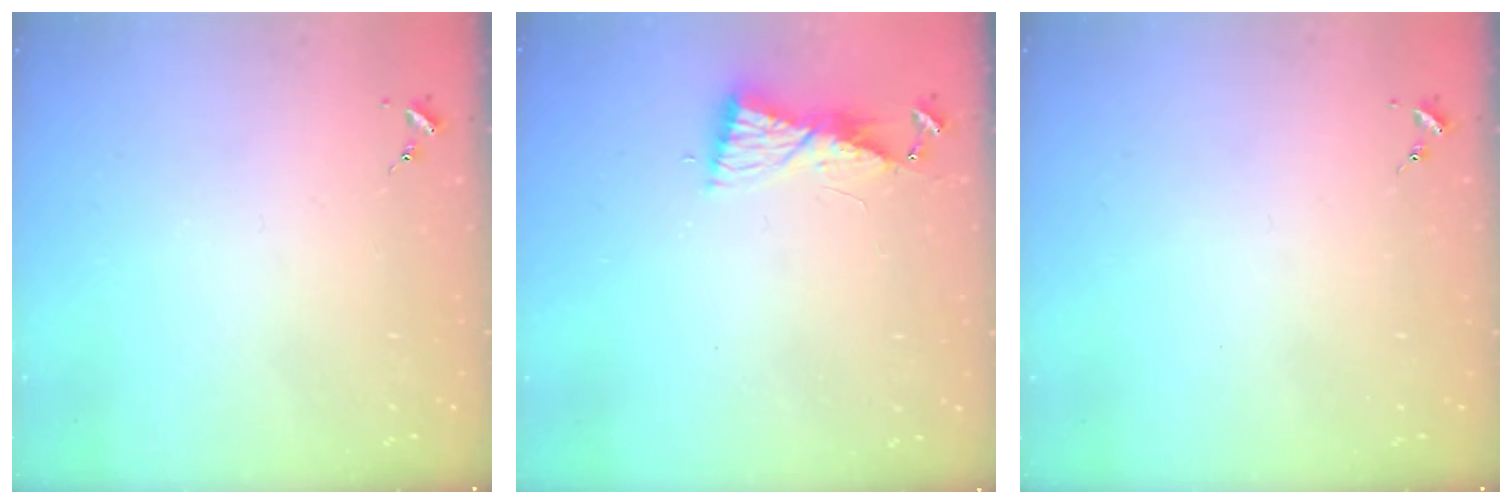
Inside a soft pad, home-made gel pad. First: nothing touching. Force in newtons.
{"total": 8.7, "press": 8.7, "slide": 0.8}
{"total": 0.0}